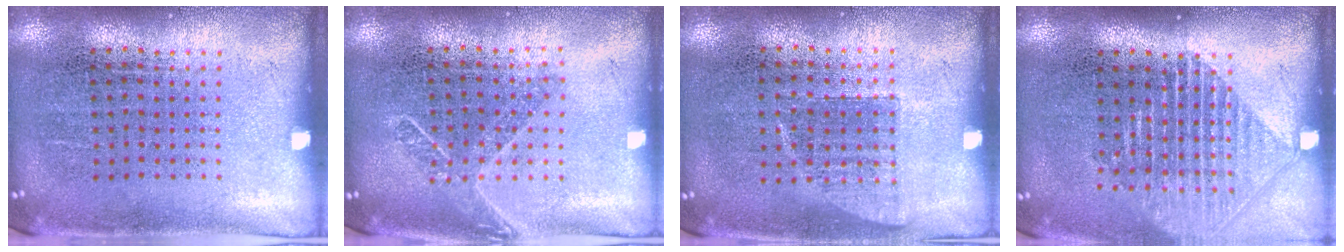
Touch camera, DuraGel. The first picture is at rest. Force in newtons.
{"total": 1.5, "press": 1.2, "slide": 0.9}
{"total": 0.7, "press": 0.6, "slide": 0.2}
{"total": 1.4, "press": 1.2, "slide": 0.7}